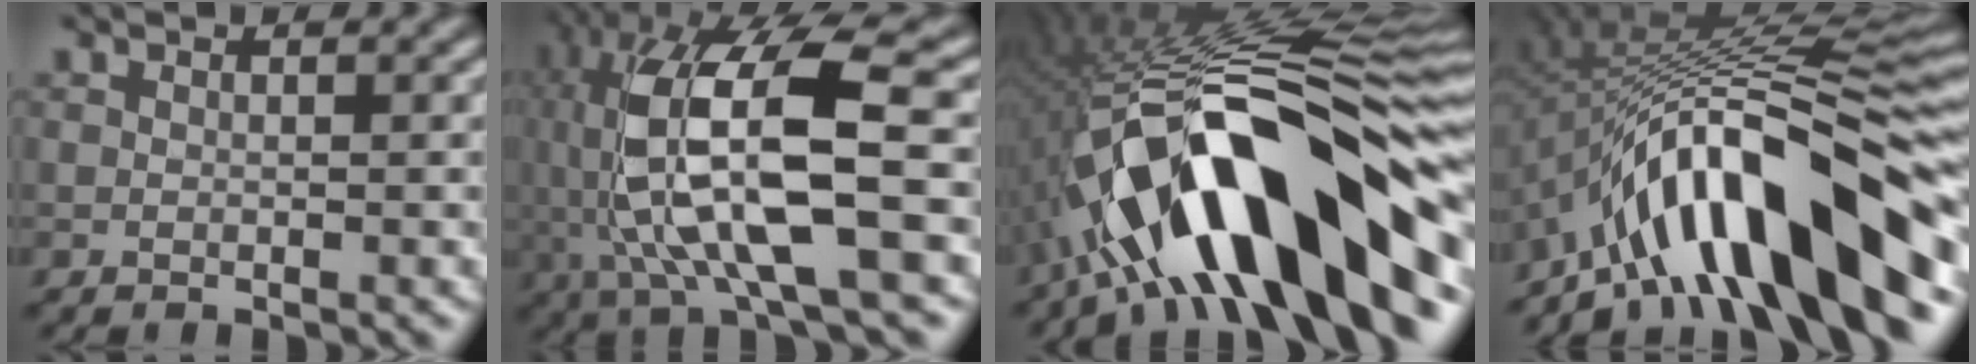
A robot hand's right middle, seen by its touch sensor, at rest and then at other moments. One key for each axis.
{"total": 13.2, "fx": 0.1, "fy": 4.6, "fz": 12.4, "tx": -0.259, "ty": -0.007, "tz": 0.011}
{"total": 16.3, "fx": -6.2, "fy": 5.3, "fz": 14.2, "tx": -0.211, "ty": 0.035, "tz": -0.099}
{"total": 13.8, "fx": -7.0, "fy": 3.9, "fz": 11.2, "tx": -0.163, "ty": 0.030, "tz": -0.106}